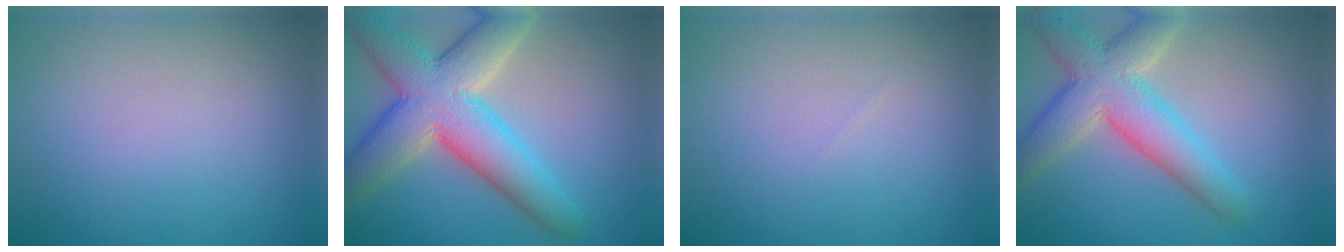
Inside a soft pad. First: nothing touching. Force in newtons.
{"total": 9.6, "press": 9.6, "slide": 0.6}
{"total": 0.0}
{"total": 6.8, "press": 6.8, "slide": 0.6}